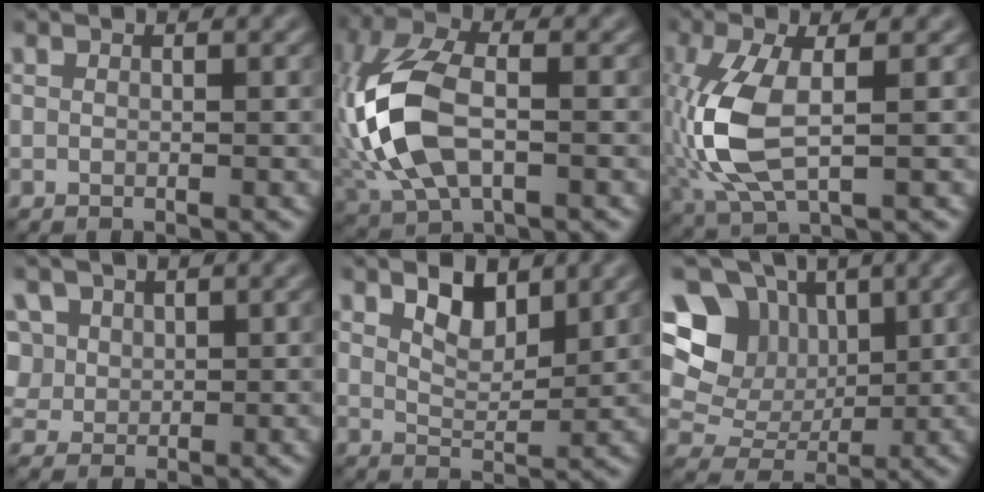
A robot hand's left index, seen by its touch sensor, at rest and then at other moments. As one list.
[{"total": 10.2, "force": [-1.1, 5.8, 8.3], "torque": [-0.202, 0.009, -0.030]}, {"total": 7.2, "force": [-0.7, 3.0, 6.5], "torque": [-0.167, -0.002, -0.010]}, {"total": 4.7, "force": [2.1, 3.6, 2.2], "torque": [-0.070, 0.014, 0.043]}, {"total": 3.3, "force": [2.2, 1.5, 2.1], "torque": [-0.044, -0.004, 0.038]}, {"total": 11.9, "force": [4.6, 9.5, 5.5], "torque": [-0.114, 0.023, 0.085]}]